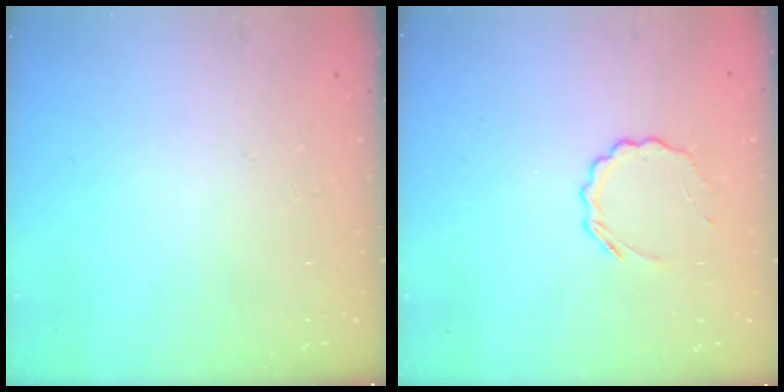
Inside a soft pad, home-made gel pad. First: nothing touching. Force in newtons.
{"total": 5.5, "press": 5.2, "slide": 1.6}